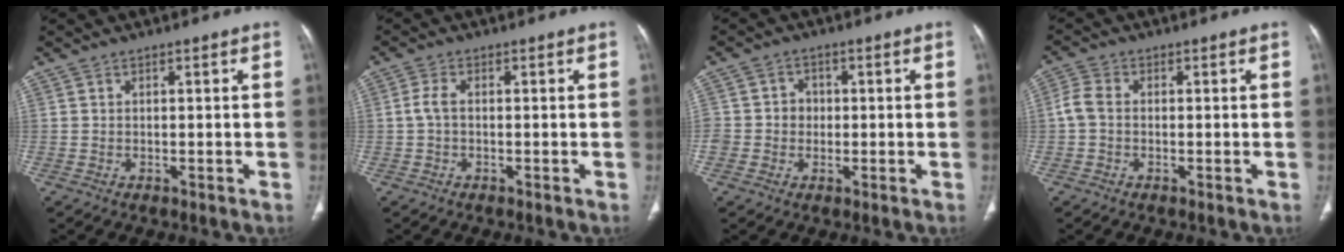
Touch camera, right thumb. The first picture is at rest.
{"total": 2.3, "force": [-0.2, 1.1, 2.0], "torque": [-0.044, 0.001, -0.009]}
{"total": 4.5, "force": [-0.3, 4.2, 1.5], "torque": [-0.002, 0.012, -0.009]}
{"total": 3.4, "force": [-0.4, 2.4, 2.4], "torque": [-0.057, 0.007, -0.017]}